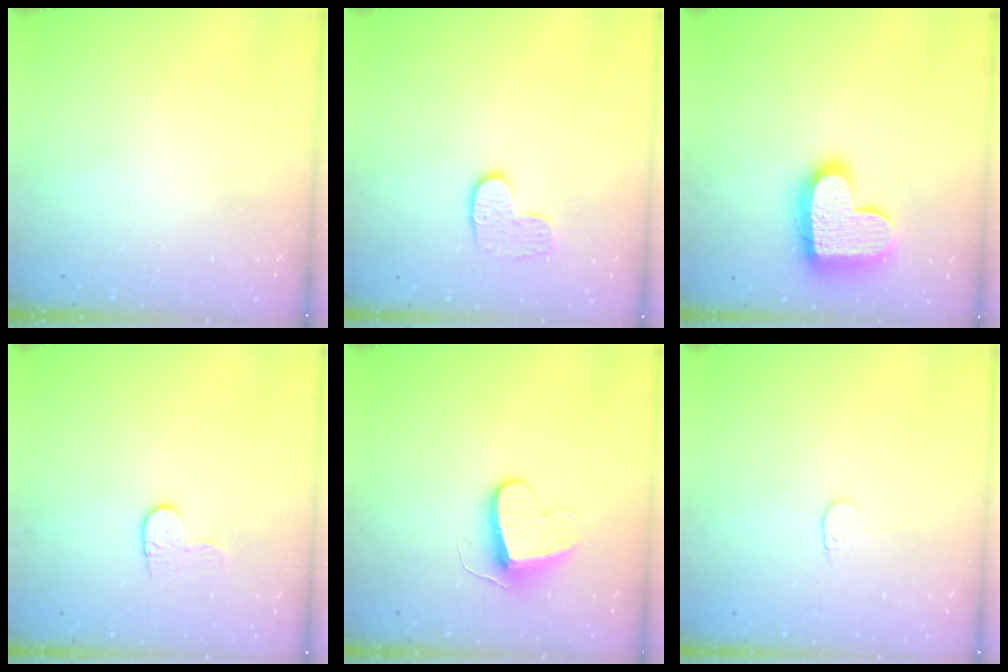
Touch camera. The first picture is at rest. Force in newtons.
{"total": 7.3, "press": 7.3, "slide": 0.2}
{"total": 17.2, "press": 17.1, "slide": 1.3}
{"total": 5.3, "press": 5.2, "slide": 0.5}
{"total": 9.4, "press": 9.4, "slide": 0.9}
{"total": 3.8, "press": 3.7, "slide": 0.4}